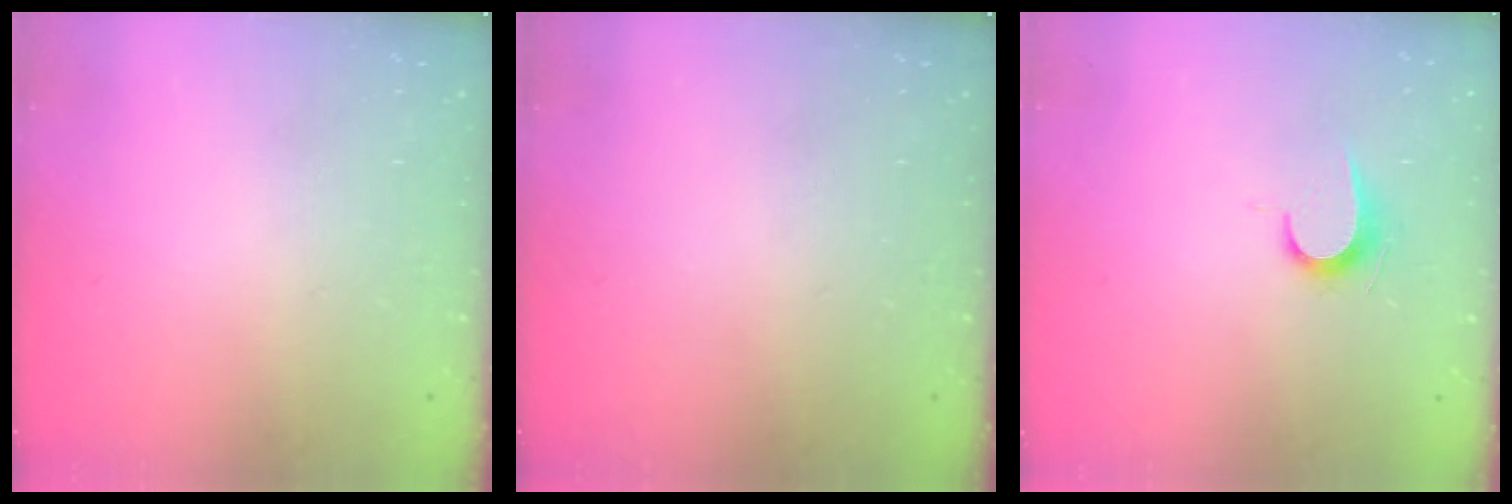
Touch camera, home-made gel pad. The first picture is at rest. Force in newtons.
{"total": 0.0}
{"total": 6.1, "press": 6.0, "slide": 0.6}